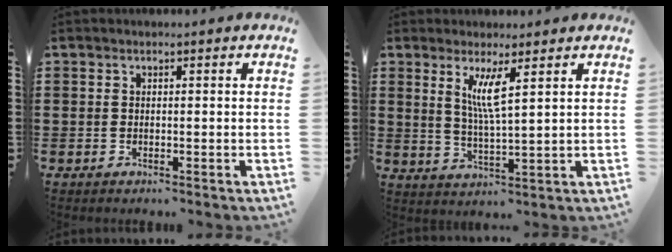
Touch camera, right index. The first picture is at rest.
{"total": 5.1, "force": [2.4, 0.4, 4.5], "torque": [-0.096, -0.002, 0.040]}